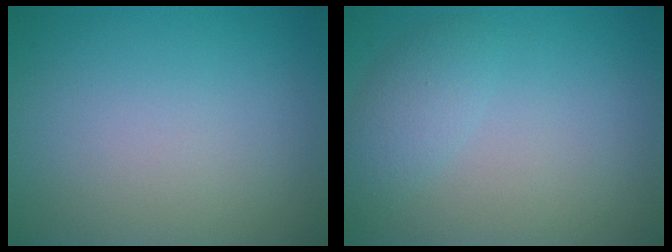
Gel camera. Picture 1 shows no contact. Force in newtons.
{"total": 2.3, "press": 2.3, "slide": 0.1}